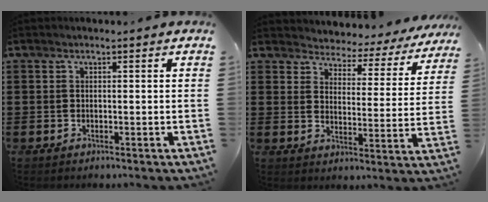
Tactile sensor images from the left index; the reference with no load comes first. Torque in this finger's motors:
{"motor_torque": [2.14, 0.00, 0.46, 0.09]}